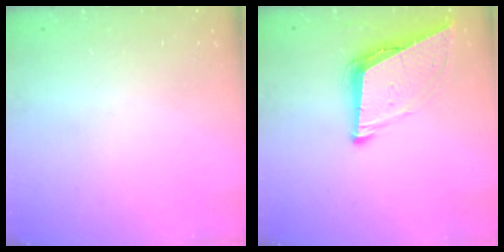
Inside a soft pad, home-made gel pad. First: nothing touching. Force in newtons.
{"total": 9.2, "press": 8.8, "slide": 2.7}